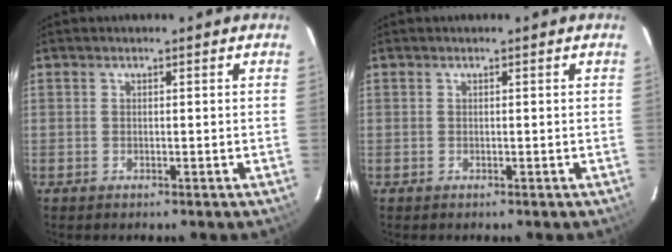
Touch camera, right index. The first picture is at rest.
{"total": 0.0}